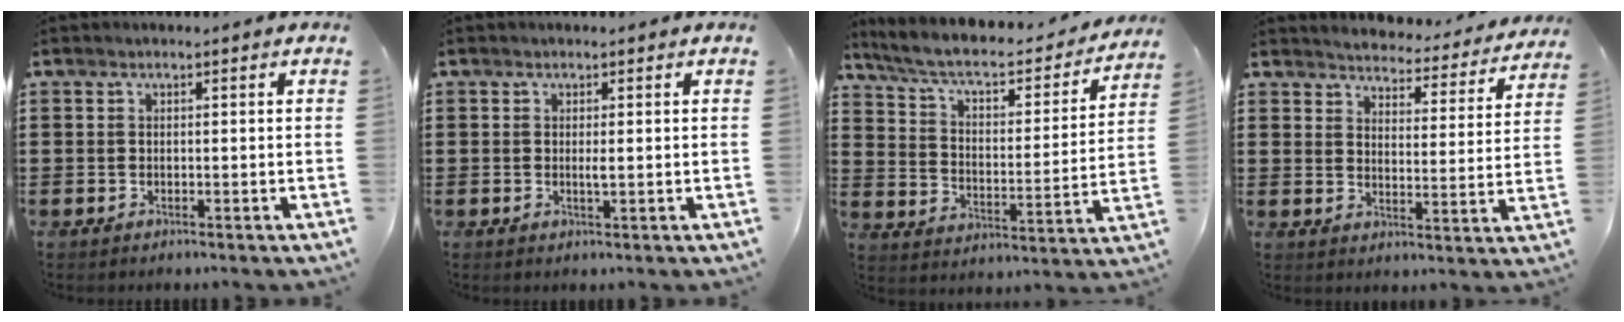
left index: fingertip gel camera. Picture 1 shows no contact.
{"total": 1.2, "force": [0.1, 0.1, 1.2], "torque": [-0.024, -0.003, 0.002]}
{"total": 6.2, "force": [5.1, 1.4, 3.2], "torque": [-0.084, -0.035, 0.082]}
{"total": 3.6, "force": [3.6, -0.2, 0.0], "torque": [-0.024, -0.035, 0.057]}